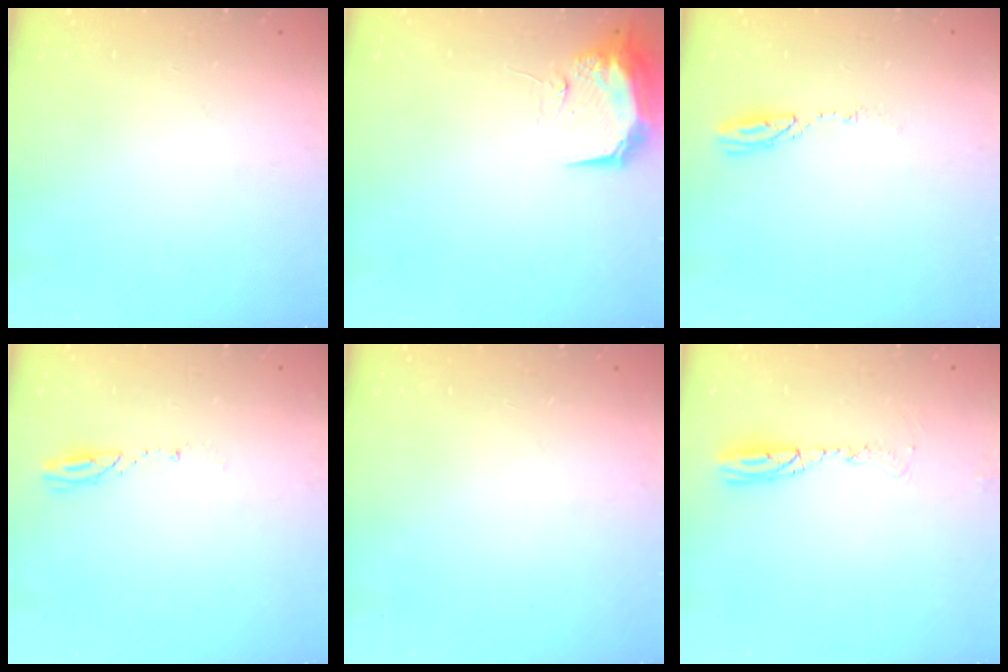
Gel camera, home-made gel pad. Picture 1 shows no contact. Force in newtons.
{"total": 11.1, "press": 11.0, "slide": 1.2}
{"total": 3.8, "press": 3.7, "slide": 0.2}
{"total": 3.7, "press": 3.7, "slide": 0.3}
{"total": 0.0}
{"total": 9.8, "press": 7.6, "slide": 6.3}